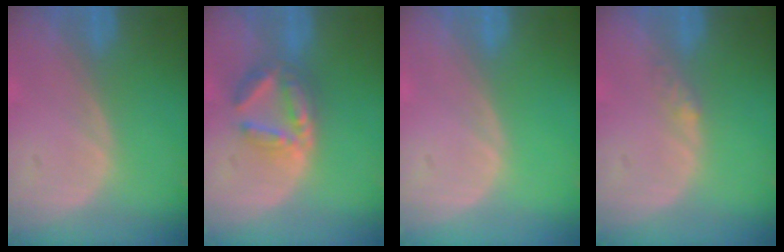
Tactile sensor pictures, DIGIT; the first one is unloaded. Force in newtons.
{"total": 5.9, "press": 5.6, "slide": 1.7}
{"total": 0.0}
{"total": 1.6, "press": 1.3, "slide": 0.9}